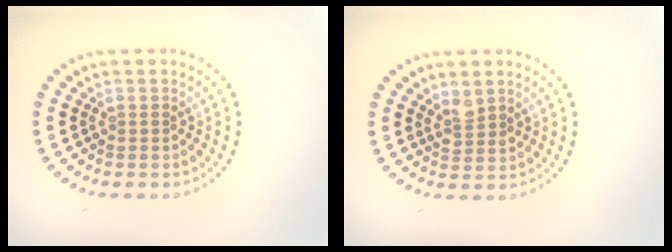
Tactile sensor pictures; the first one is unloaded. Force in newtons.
{"total": 1.6, "press": 1.3, "slide": 0.8}